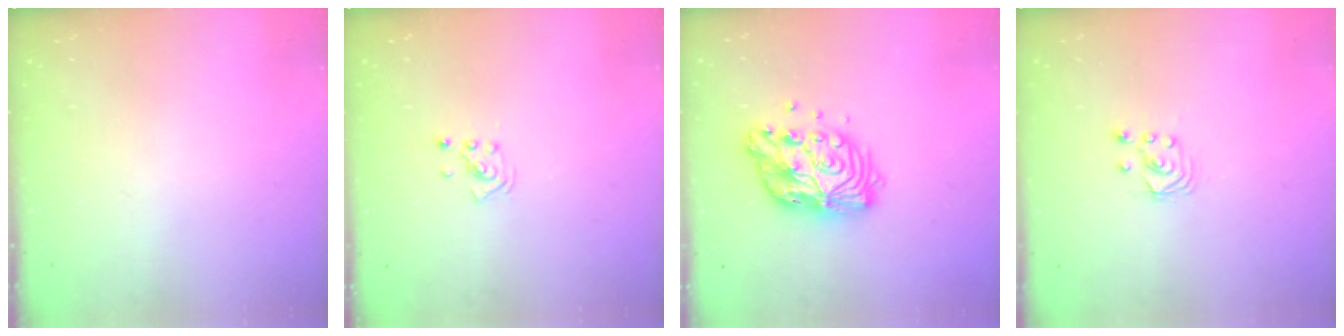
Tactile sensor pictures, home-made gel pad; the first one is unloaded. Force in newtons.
{"total": 1.9, "press": 1.9, "slide": 0.1}
{"total": 12.8, "press": 12.8, "slide": 1.0}
{"total": 2.6, "press": 2.6, "slide": 0.3}